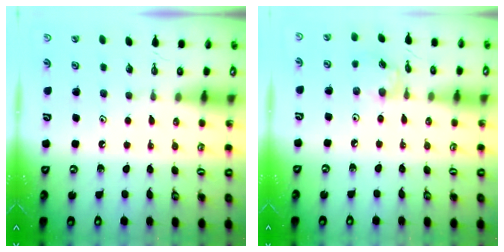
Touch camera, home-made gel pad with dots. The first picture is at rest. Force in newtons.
{"total": 6.0, "press": 6.0, "slide": 0.3}